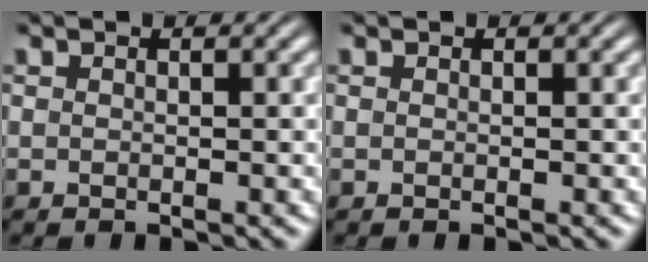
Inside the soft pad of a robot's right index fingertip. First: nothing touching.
{"total": 0.0}